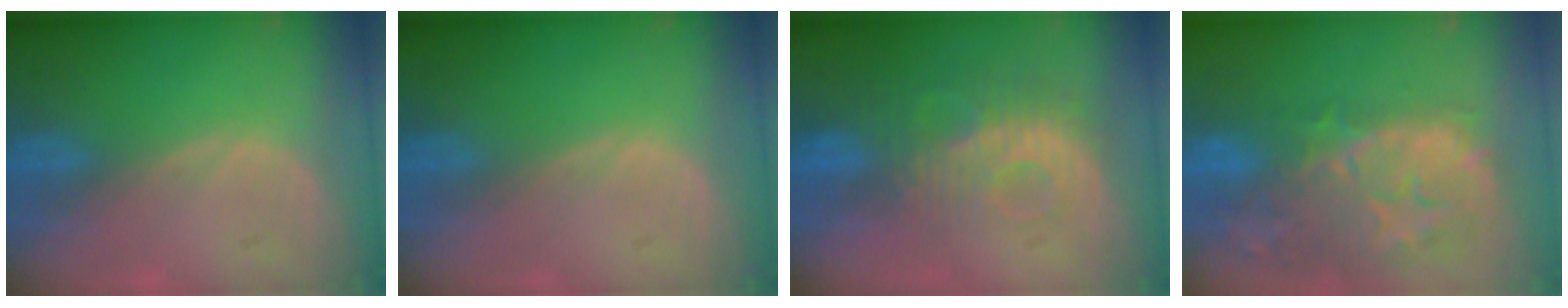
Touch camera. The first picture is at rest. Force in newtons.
{"total": 0.0}
{"total": 9.2, "press": 8.1, "slide": 4.4}
{"total": 14.4, "press": 11.8, "slide": 8.2}